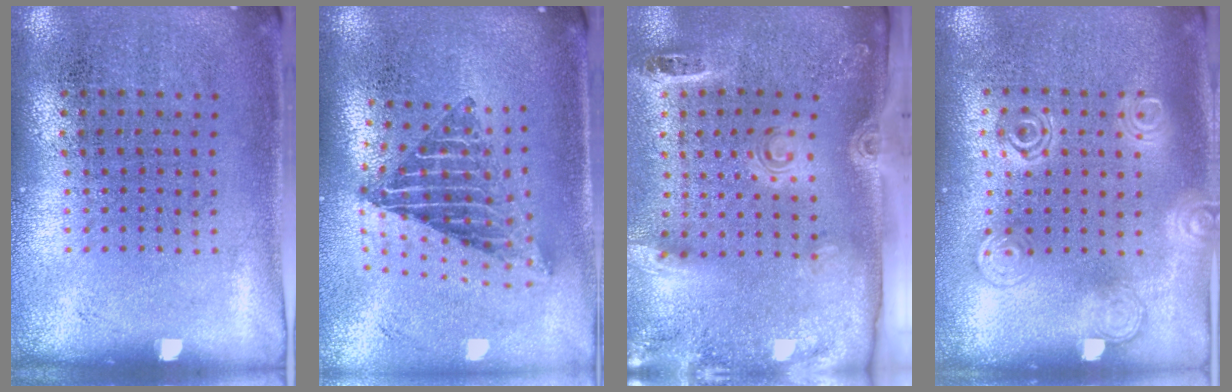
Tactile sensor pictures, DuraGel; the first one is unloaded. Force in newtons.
{"total": 2.3, "press": 1.6, "slide": 1.6}
{"total": 2.9, "press": 1.9, "slide": 2.1}
{"total": 1.3, "press": 1.3, "slide": 0.1}